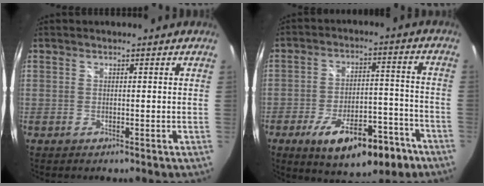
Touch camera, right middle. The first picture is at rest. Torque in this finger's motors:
{"motor_torque": [1.35, -0.79, 0.54, 0.16]}